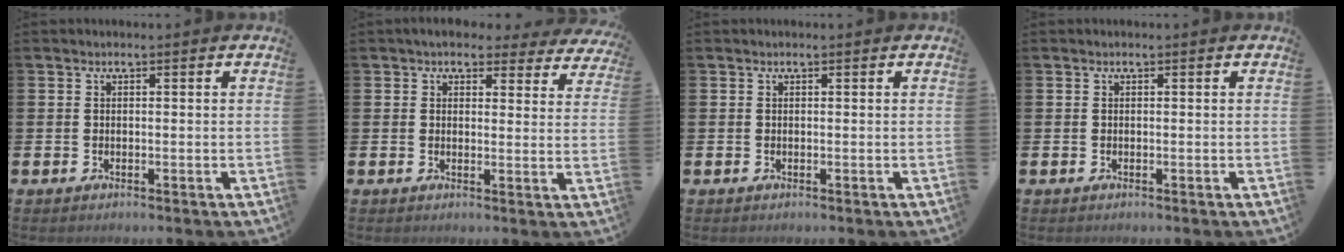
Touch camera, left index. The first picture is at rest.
{"total": 4.1, "force": [3.7, 1.6, 0.9], "torque": [-0.018, -0.018, 0.064]}
{"total": 0.0}
{"total": 0.0}